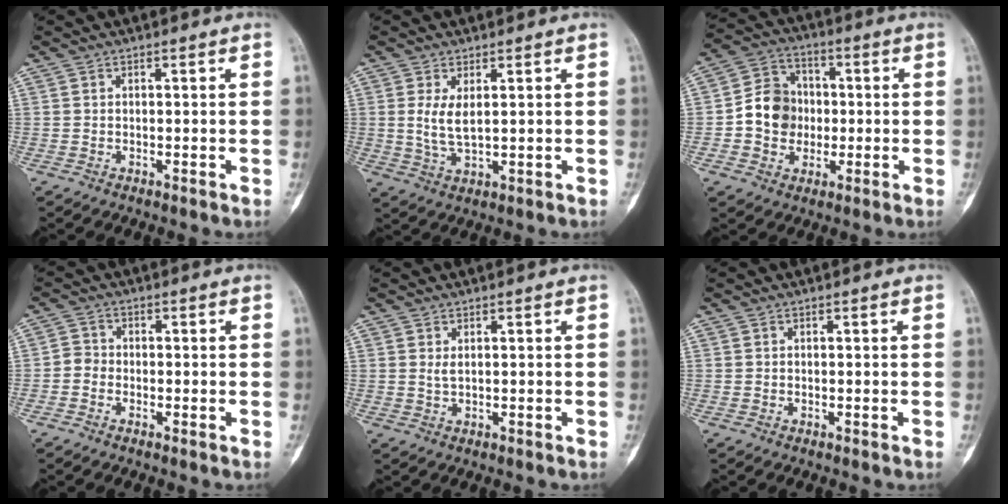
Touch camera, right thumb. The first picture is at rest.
{"total": 4.6, "force": [1.0, 1.7, 4.2], "torque": [-0.089, -0.012, 0.025]}
{"total": 10.3, "force": [-0.8, 9.1, 4.8], "torque": [-0.048, 0.024, -0.024]}
{"total": 2.1, "force": [-0.9, 1.8, 0.7], "torque": [-0.004, 0.009, -0.029]}
{"total": 1.2, "force": [0.5, 0.6, 1.0], "torque": [-0.021, 0.000, 0.014]}
{"total": 0.0}